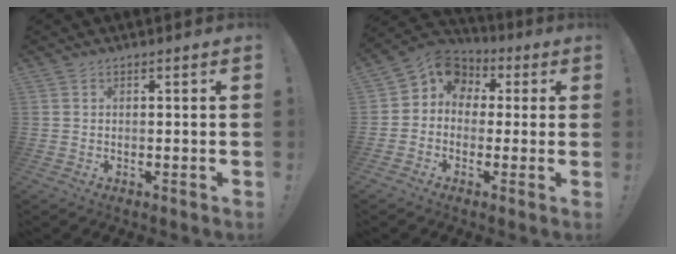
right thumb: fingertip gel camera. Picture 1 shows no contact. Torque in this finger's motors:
{"motor_torque": [0.04, 0.90, 0.46, -0.41, 0.18]}